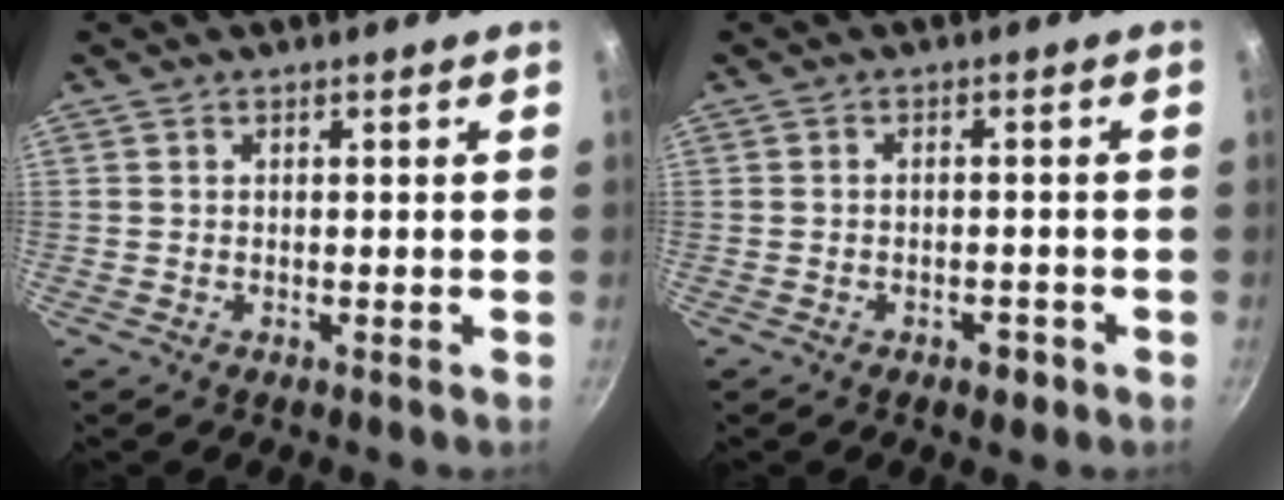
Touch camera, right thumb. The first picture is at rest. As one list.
[{"total": 2.7, "force": [-1.5, 1.5, 1.6], "torque": [-0.015, 0.015, -0.015]}]